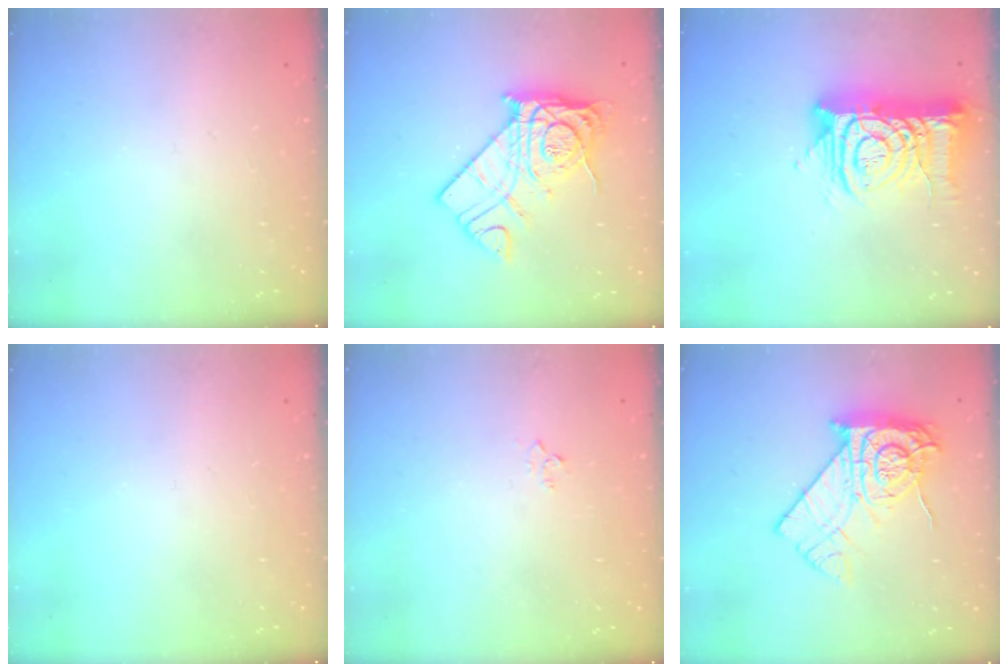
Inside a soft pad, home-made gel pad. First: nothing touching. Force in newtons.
{"total": 16.3, "press": 16.3, "slide": 1.6}
{"total": 15.3, "press": 15.2, "slide": 1.7}
{"total": 0.0}
{"total": 3.2, "press": 3.2, "slide": 0.4}
{"total": 15.4, "press": 15.4, "slide": 1.3}